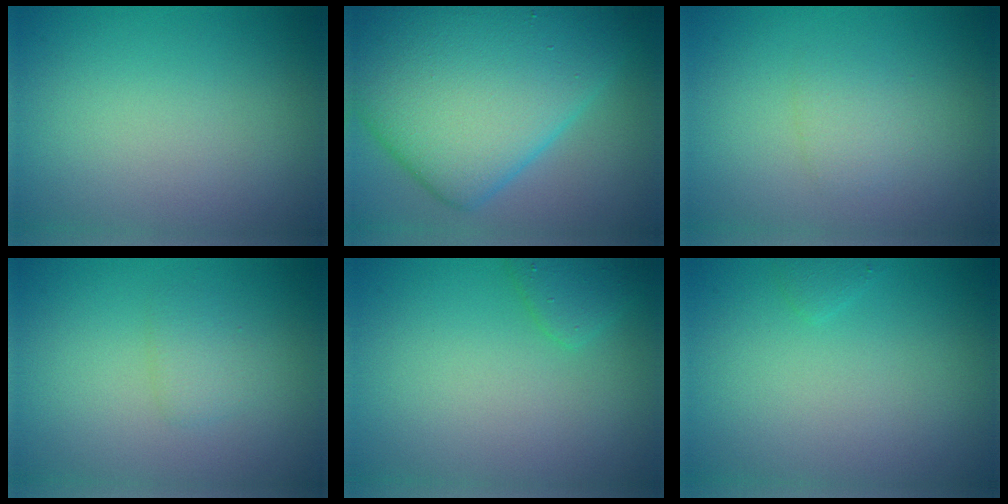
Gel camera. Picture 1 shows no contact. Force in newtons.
{"total": 14.1, "press": 14.1, "slide": 0.2}
{"total": 1.4, "press": 1.4, "slide": 0.1}
{"total": 1.3, "press": 1.3, "slide": 0.0}
{"total": 1.9, "press": 1.9, "slide": 0.1}
{"total": 0.6, "press": 0.6, "slide": 0.1}